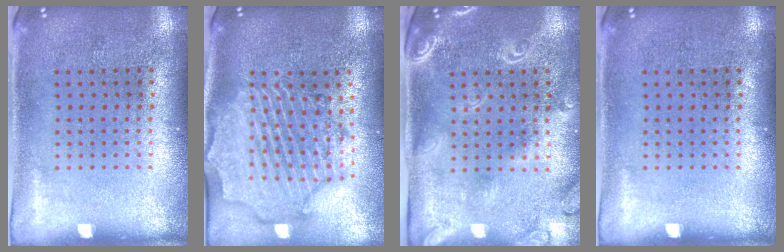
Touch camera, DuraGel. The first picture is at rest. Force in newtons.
{"total": 2.8, "press": 2.5, "slide": 1.3}
{"total": 2.4, "press": 1.9, "slide": 1.4}
{"total": 0.0}